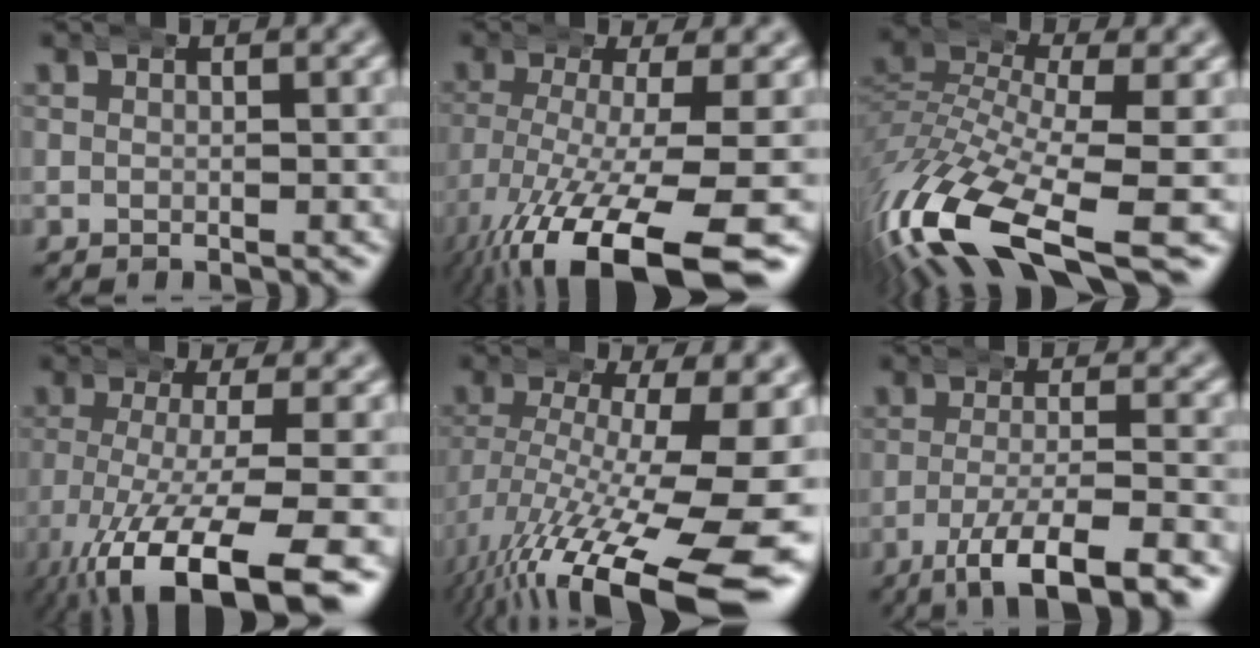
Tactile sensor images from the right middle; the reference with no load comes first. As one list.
[{"total": 11.2, "force": [-6.3, 3.9, 8.4], "torque": [-0.164, -0.048, -0.069]}, {"total": 10.1, "force": [-5.2, 4.7, 7.3], "torque": [-0.178, -0.048, -0.064]}, {"total": 10.9, "force": [-5.9, 3.7, 8.4], "torque": [-0.161, -0.040, -0.064]}, {"total": 13.1, "force": [-5.3, 4.9, 10.9], "torque": [-0.167, -0.036, -0.056]}, {"total": 8.1, "force": [-6.0, 1.7, 5.2], "torque": [-0.089, -0.026, -0.082]}]